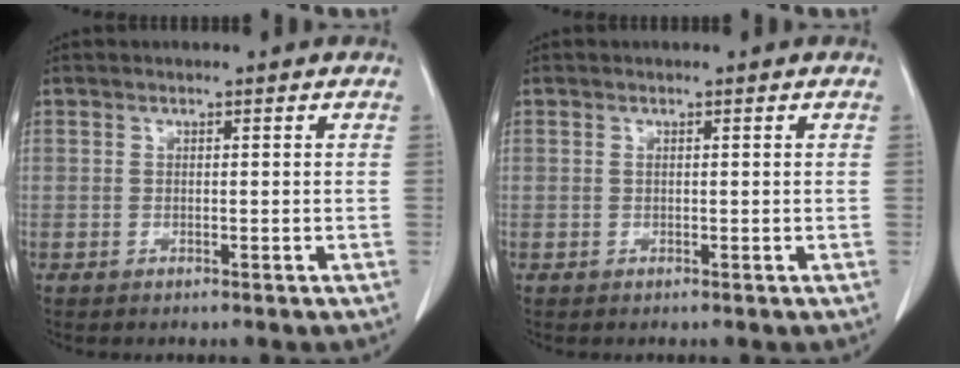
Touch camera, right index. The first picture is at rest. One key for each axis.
{"total": 0.0}